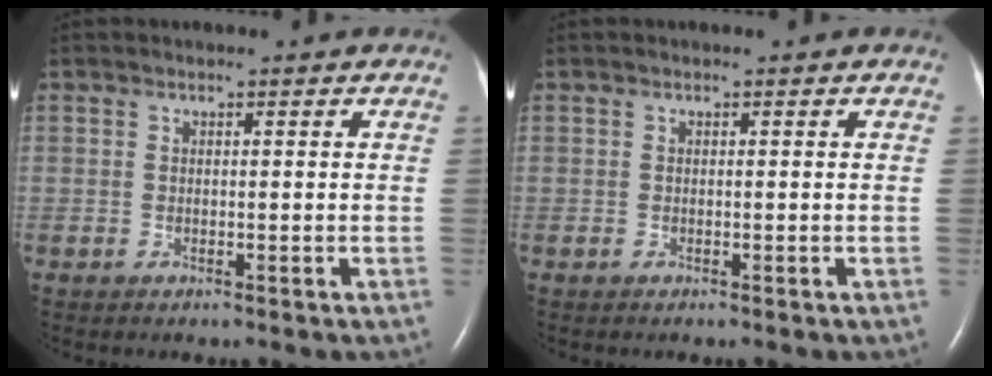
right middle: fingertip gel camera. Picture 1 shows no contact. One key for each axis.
{"total": 0.0}